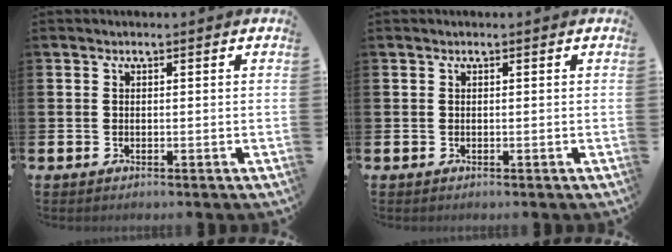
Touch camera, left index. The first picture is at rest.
{"total": 0.0}